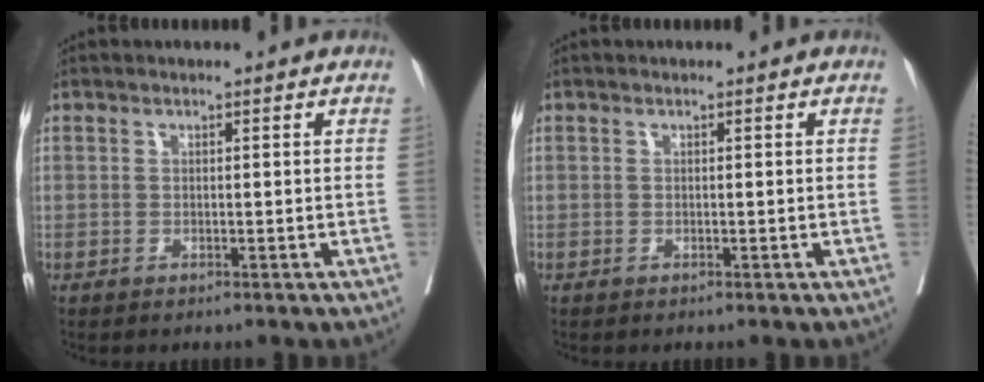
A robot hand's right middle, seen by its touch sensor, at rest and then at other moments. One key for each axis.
{"total": 0.0}